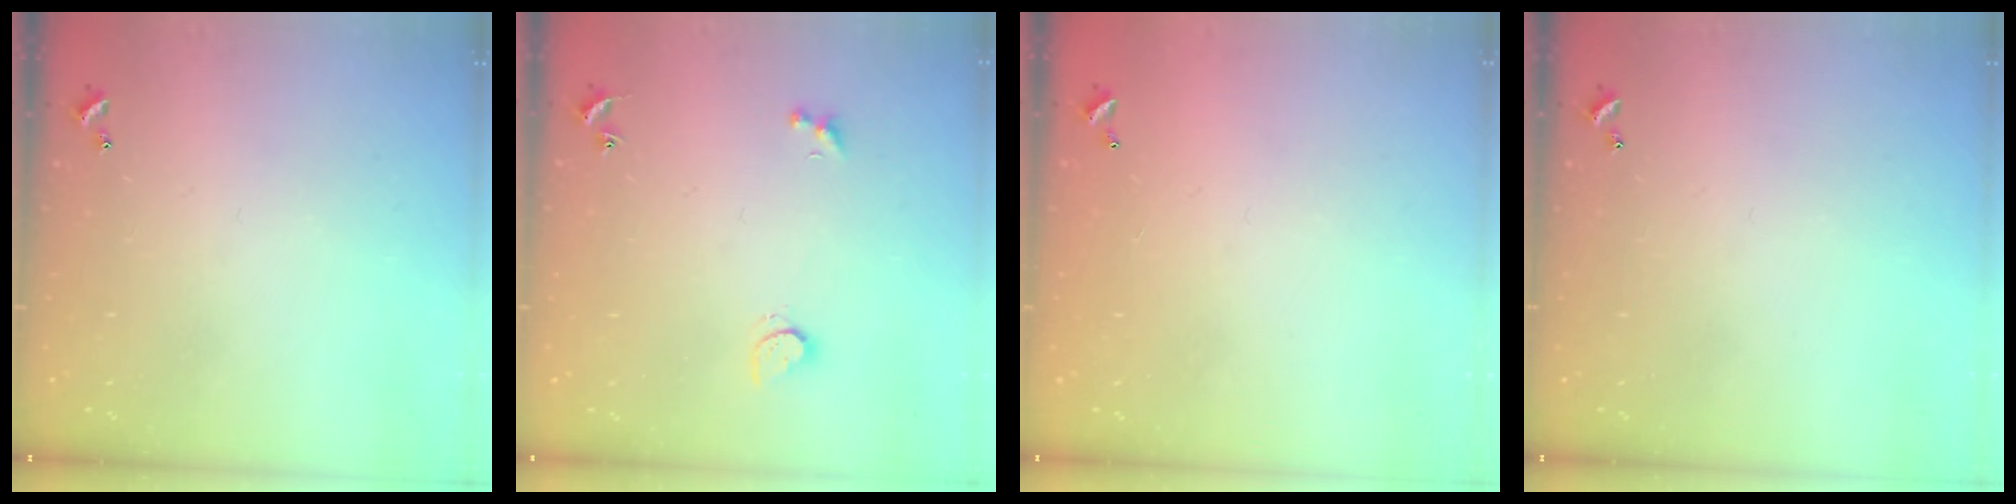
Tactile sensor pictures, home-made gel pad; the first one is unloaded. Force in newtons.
{"total": 2.0, "press": 1.9, "slide": 0.5}
{"total": 3.0, "press": 3.0, "slide": 0.1}
{"total": 0.0}